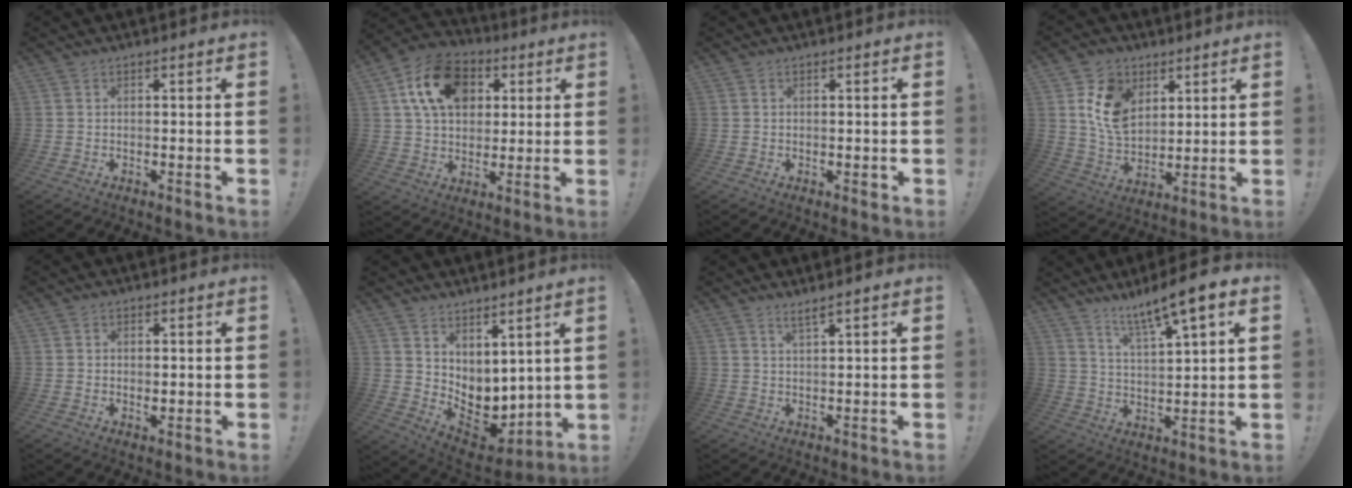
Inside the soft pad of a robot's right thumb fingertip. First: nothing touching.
{"total": 17.1, "force": [6.0, 12.3, 10.3], "torque": [-0.156, -0.007, 0.114]}
{"total": 0.6, "force": [-0.1, 0.4, 0.5], "torque": [-0.004, -0.001, -0.001]}
{"total": 12.8, "force": [5.7, 9.4, 6.6], "torque": [-0.121, -0.018, 0.114]}
{"total": 1.3, "force": [-0.2, 1.0, 0.8], "torque": [-0.008, 0.001, -0.003]}
{"total": 7.8, "force": [1.3, 6.7, 3.6], "torque": [-0.017, -0.036, 0.042]}
{"total": 2.7, "force": [2.1, -0.1, 1.8], "torque": [-0.035, -0.008, 0.034]}
{"total": 10.4, "force": [7.9, 0.7, 6.7], "torque": [-0.121, -0.049, 0.130]}